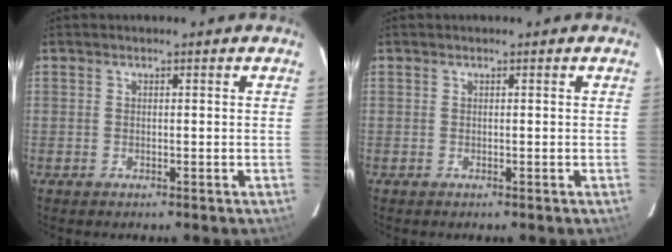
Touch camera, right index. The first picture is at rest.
{"total": 0.0}